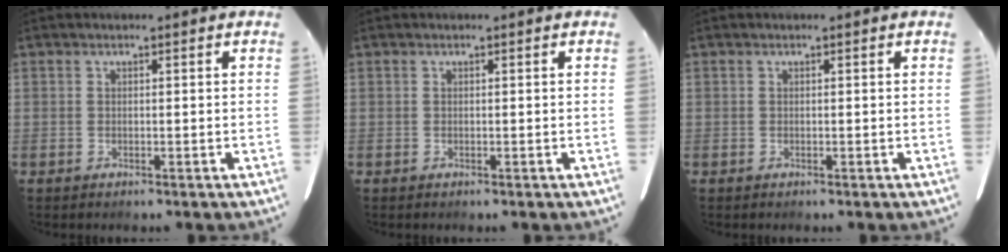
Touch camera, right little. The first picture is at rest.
{"total": 0.0}
{"total": 0.0}